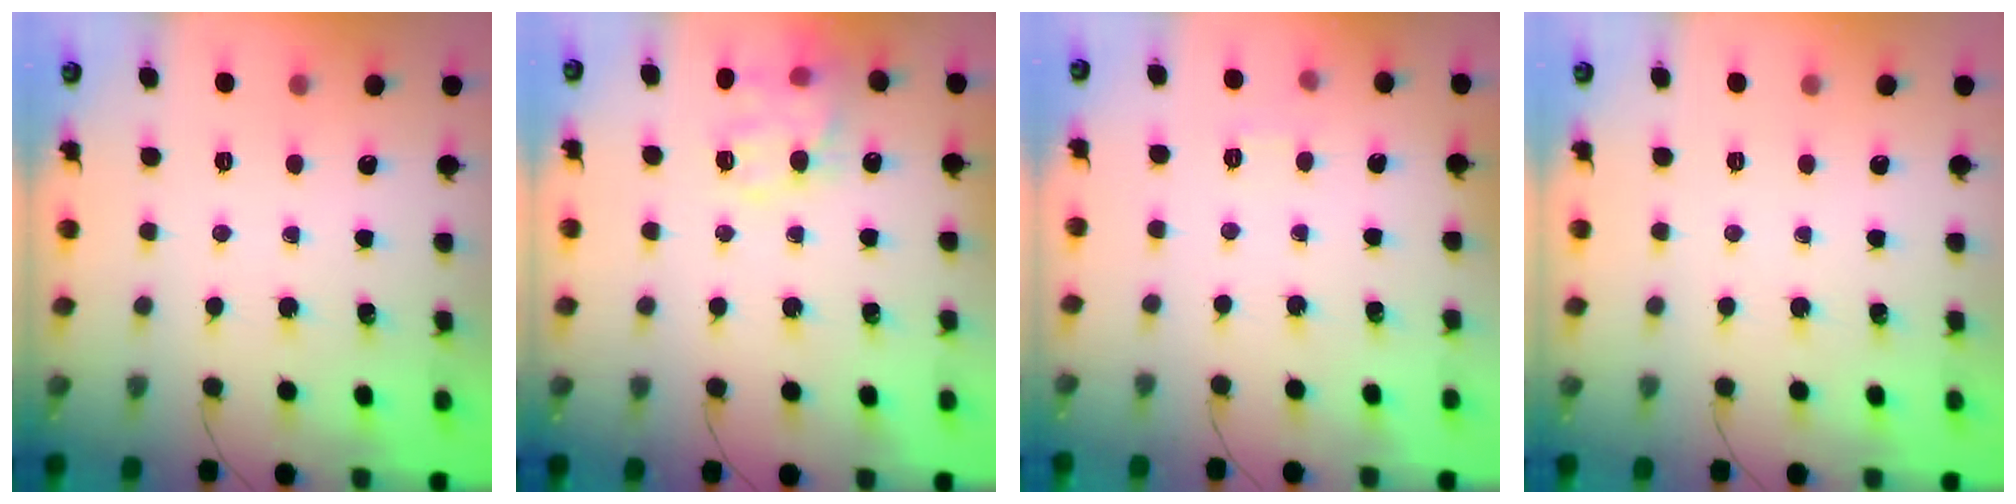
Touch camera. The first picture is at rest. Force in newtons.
{"total": 14.0, "press": 13.9, "slide": 1.6}
{"total": 1.9, "press": 1.4, "slide": 1.3}
{"total": 0.0}